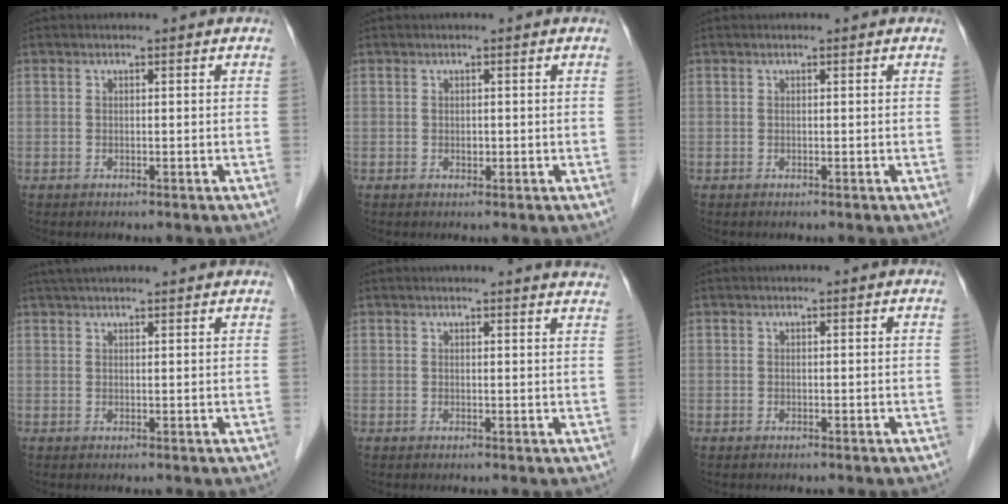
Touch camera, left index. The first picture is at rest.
{"total": 0.6, "force": [-0.3, 0.4, 0.3], "torque": [-0.006, -0.004, -0.006]}
{"total": 0.0}
{"total": 10.7, "force": [9.6, 0.9, 4.5], "torque": [-0.069, 0.036, 0.129]}
{"total": 8.5, "force": [8.3, 0.2, 1.9], "torque": [-0.012, -0.017, 0.067]}
{"total": 0.0}